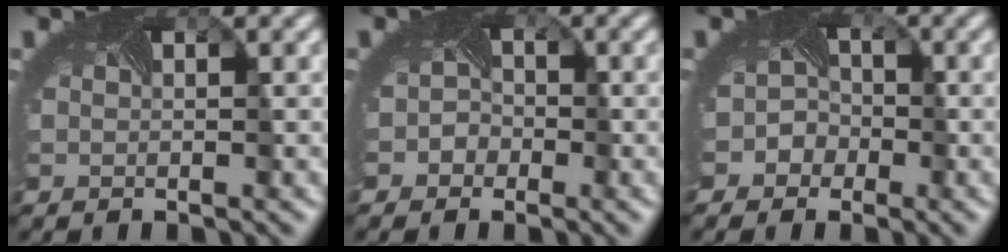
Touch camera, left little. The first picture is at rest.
{"total": 2.0, "force": [-1.2, 1.6, 0.3], "torque": [0.016, 0.004, -0.020]}
{"total": 3.4, "force": [-1.6, 2.9, 0.7], "torque": [0.015, 0.010, -0.031]}